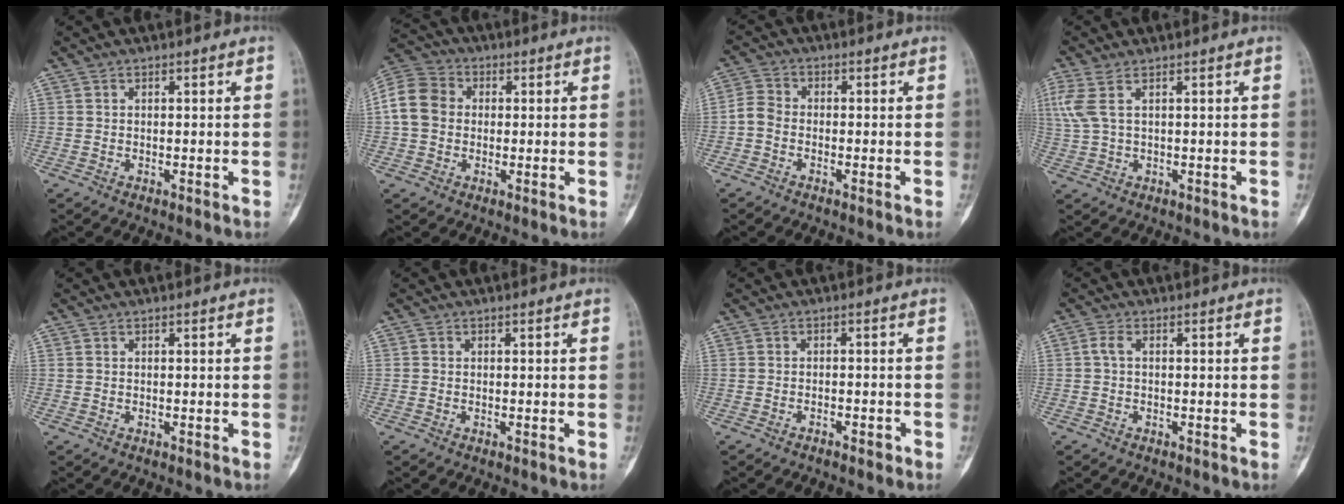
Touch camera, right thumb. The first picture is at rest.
{"total": 8.7, "force": [0.4, 7.3, 4.7], "torque": [-0.085, 0.023, -0.004]}
{"total": 3.5, "force": [-1.3, 2.5, 2.1], "torque": [-0.040, 0.013, -0.039]}
{"total": 5.0, "force": [1.9, 1.8, 4.3], "torque": [-0.138, 0.010, 0.050]}
{"total": 0.0}
{"total": 0.0}
{"total": 1.8, "force": [-1.4, 0.6, 1.0], "torque": [-0.022, 0.013, -0.018]}
{"total": 1.5, "force": [-0.1, 0.6, 1.4], "torque": [-0.030, 0.001, -0.007]}